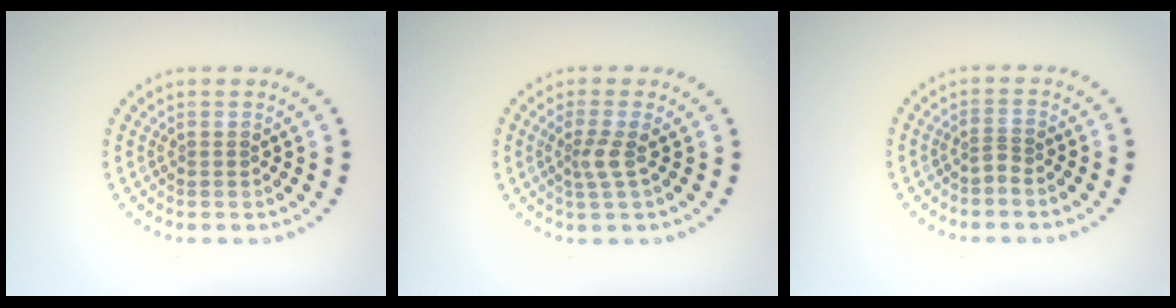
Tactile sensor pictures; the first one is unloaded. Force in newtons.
{"total": 2.0, "press": 1.4, "slide": 1.3}
{"total": 0.8, "press": 0.5, "slide": 0.6}